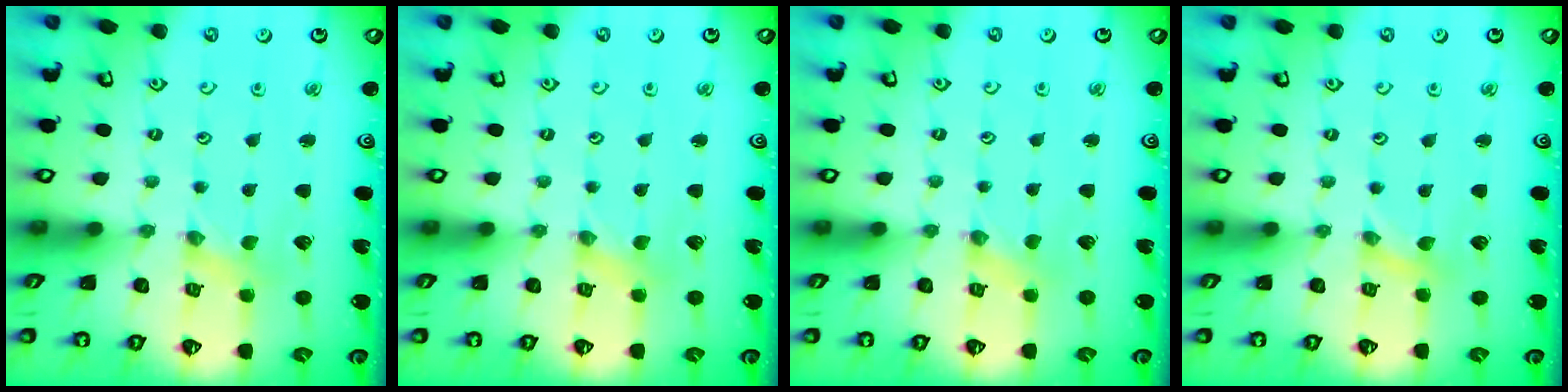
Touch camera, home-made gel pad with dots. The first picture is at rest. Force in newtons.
{"total": 0.0}
{"total": 0.0}
{"total": 0.0}